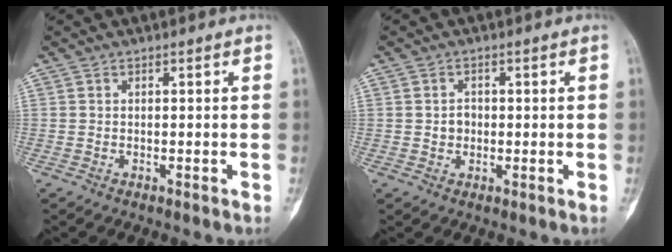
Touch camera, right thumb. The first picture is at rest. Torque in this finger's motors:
{"motor_torque": [0.00, 0.00, 0.17, -0.11, -0.01]}